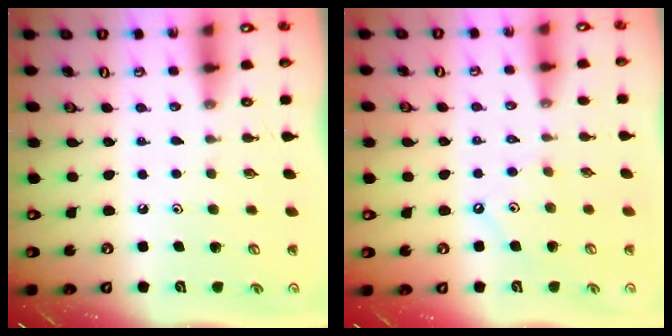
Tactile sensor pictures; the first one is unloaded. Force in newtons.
{"total": 1.9, "press": 1.9, "slide": 0.3}